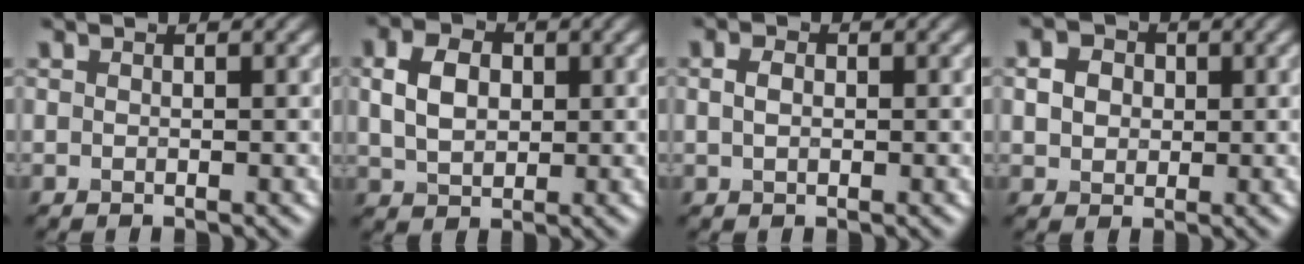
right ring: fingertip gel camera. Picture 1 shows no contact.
{"total": 4.3, "force": [0.9, 3.1, 2.8], "torque": [-0.060, 0.005, 0.013]}
{"total": 1.9, "force": [0.4, 1.3, 1.3], "torque": [-0.025, 0.002, 0.002]}
{"total": 2.8, "force": [0.5, 2.3, 1.4], "torque": [-0.029, 0.002, 0.006]}